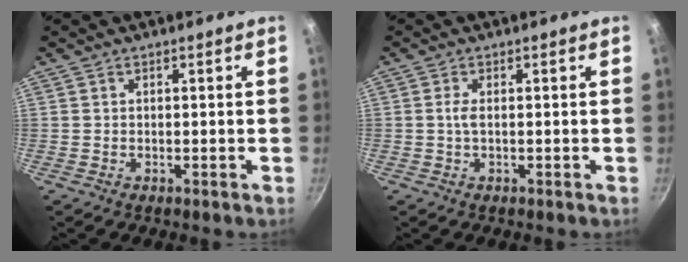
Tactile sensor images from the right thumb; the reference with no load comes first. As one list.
[{"total": 1.6, "force": [0.0, 0.4, 1.5], "torque": [-0.037, 0.001, -0.001]}]